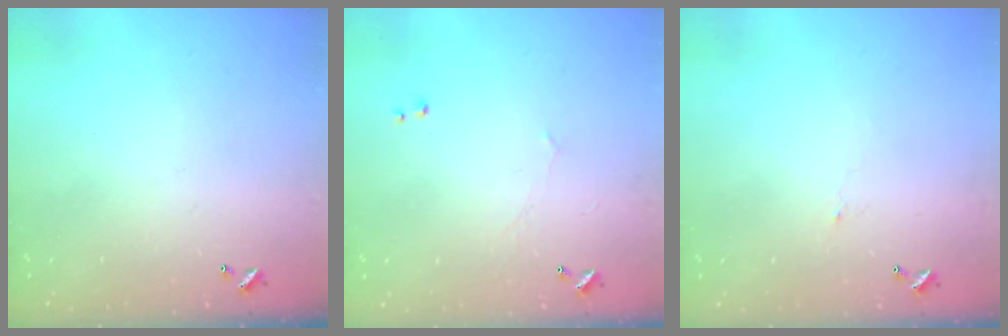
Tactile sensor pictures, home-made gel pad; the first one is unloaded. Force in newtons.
{"total": 0.7, "press": 0.1, "slide": 0.7}
{"total": 0.8, "press": 0.7, "slide": 0.5}